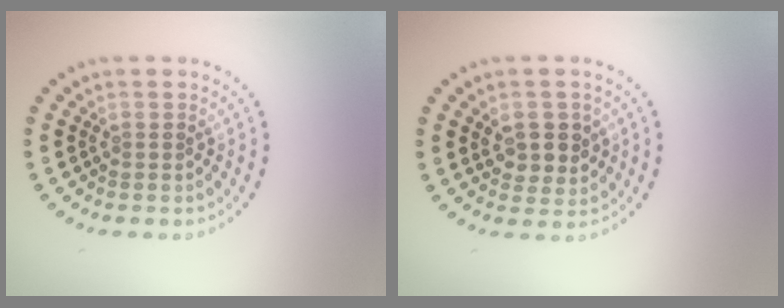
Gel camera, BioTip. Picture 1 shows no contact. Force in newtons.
{"total": 2.8, "press": 2.7, "slide": 0.8}